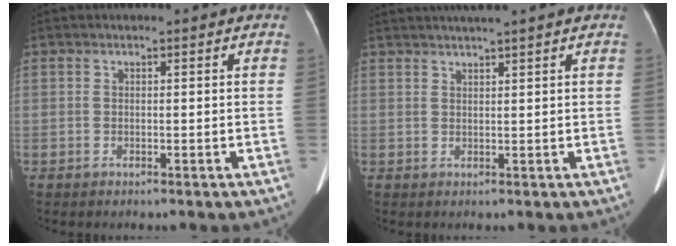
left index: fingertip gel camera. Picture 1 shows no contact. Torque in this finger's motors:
{"motor_torque": [-0.02, -0.12, 0.01, 0.08]}